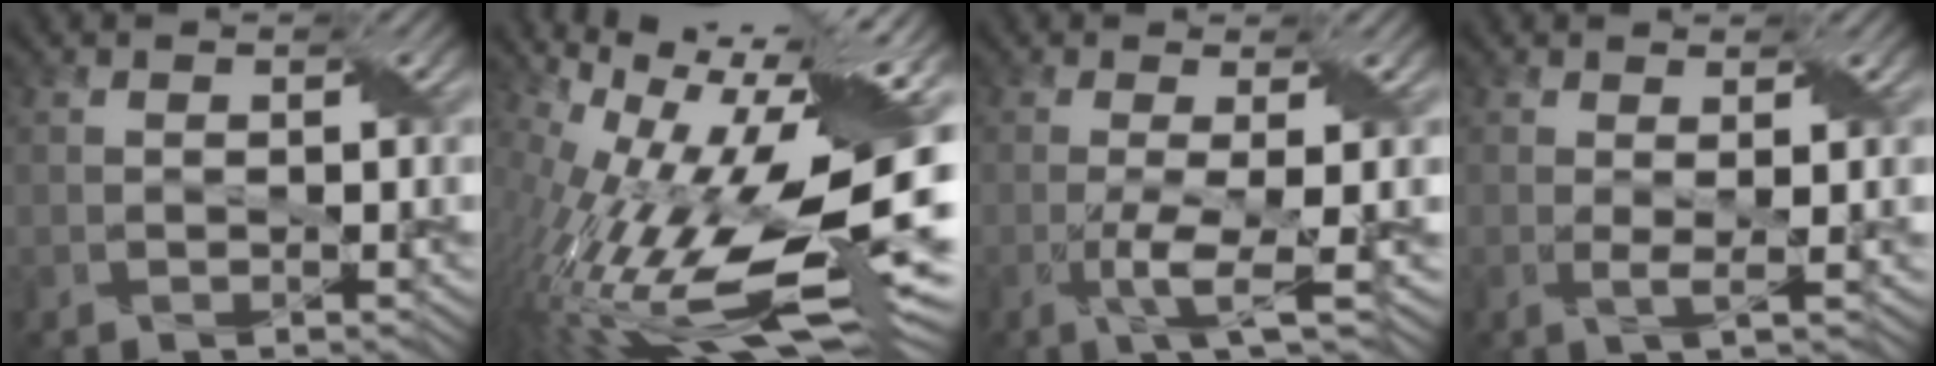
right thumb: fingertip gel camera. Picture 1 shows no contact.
{"total": 18.1, "force": [-1.2, 6.8, 16.8], "torque": [-0.305, 0.002, -0.026]}
{"total": 4.4, "force": [-1.1, 0.7, 4.2], "torque": [-0.077, 0.002, -0.025]}
{"total": 1.8, "force": [0.3, 0.4, 1.8], "torque": [-0.037, 0.000, 0.002]}